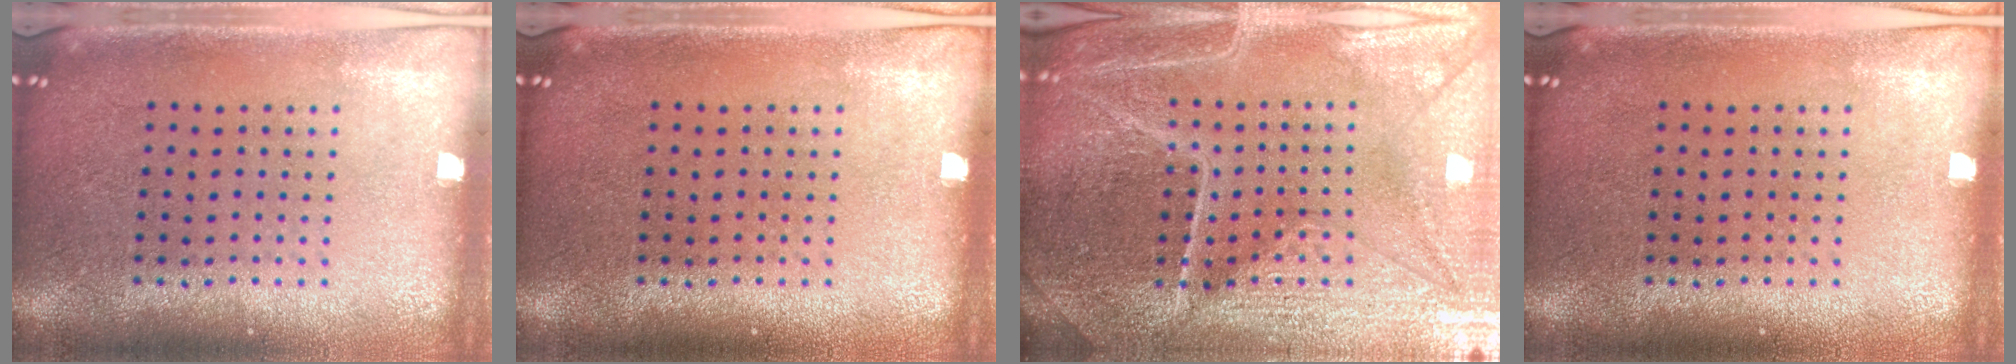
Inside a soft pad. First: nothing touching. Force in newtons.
{"total": 0.0}
{"total": 5.3, "press": 4.9, "slide": 1.9}
{"total": 0.0}